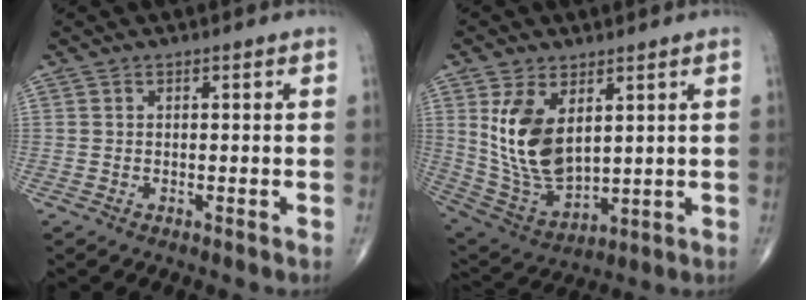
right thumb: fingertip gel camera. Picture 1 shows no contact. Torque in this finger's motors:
{"motor_torque": [-1.32, 1.74, 1.23, 0.47, 0.12]}